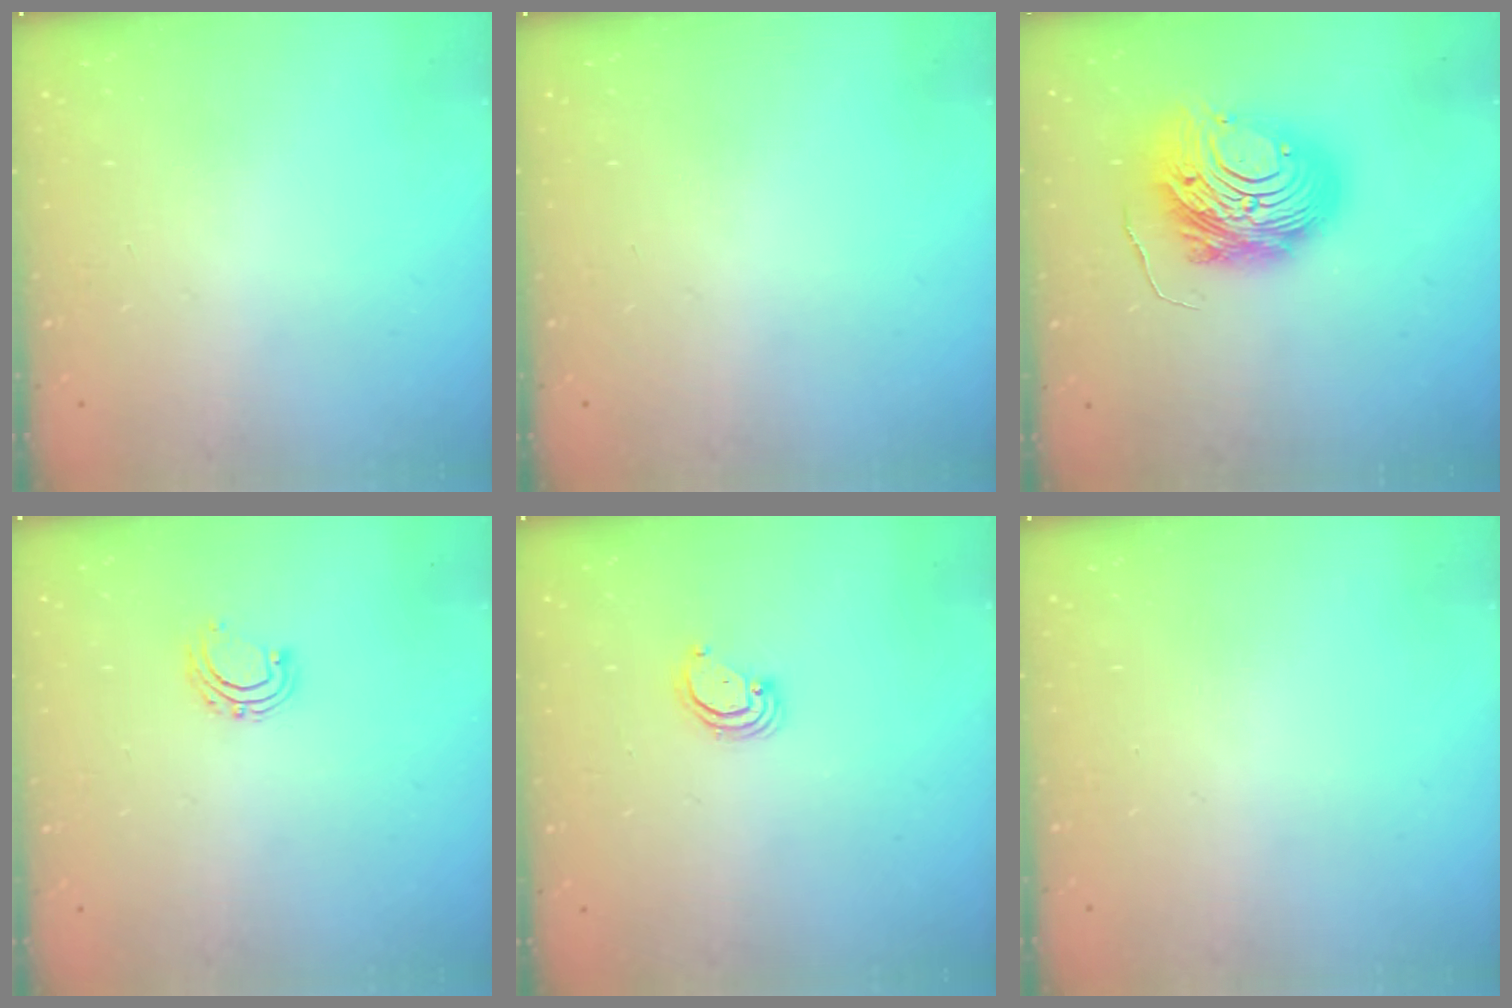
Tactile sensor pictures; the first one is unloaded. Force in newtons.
{"total": 0.0}
{"total": 14.9, "press": 14.8, "slide": 1.4}
{"total": 5.5, "press": 5.4, "slide": 1.1}
{"total": 3.1, "press": 3.1, "slide": 0.2}
{"total": 0.0}